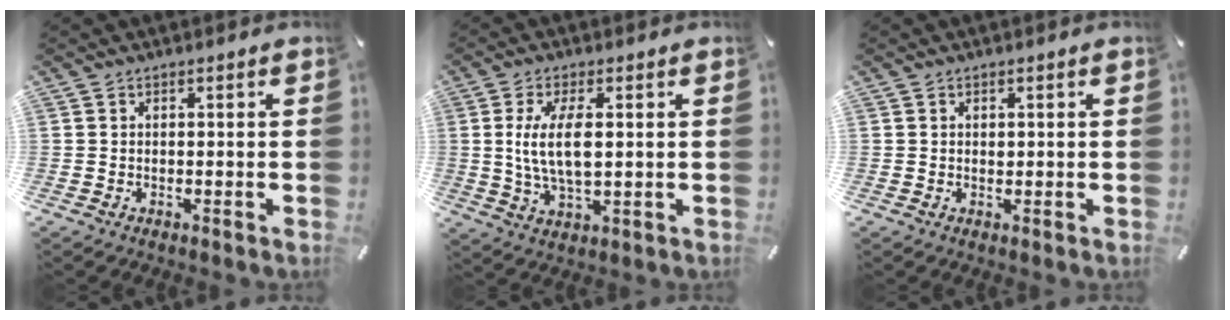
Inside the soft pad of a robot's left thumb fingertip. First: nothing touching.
{"total": 9.6, "force": [1.2, 3.8, 8.7], "torque": [-0.199, -0.008, 0.014]}
{"total": 0.6, "force": [0.2, 0.5, 0.2], "torque": [-0.005, 0.001, 0.003]}